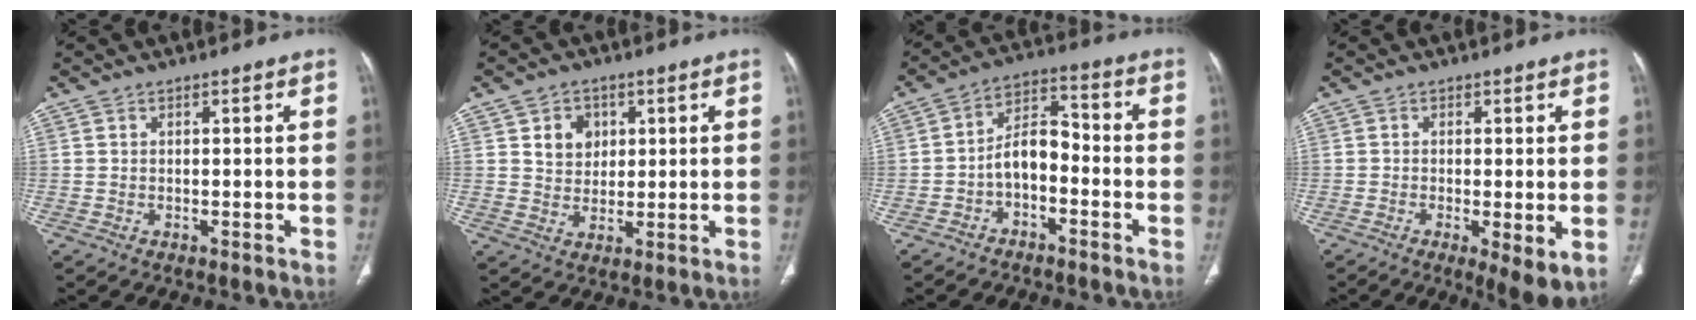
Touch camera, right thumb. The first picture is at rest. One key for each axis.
{"total": 5.5, "fx": 1.5, "fy": 5.0, "fz": 1.7, "tx": 0.006, "ty": 0.001, "tz": 0.021}
{"total": 7.1, "fx": -2.8, "fy": 4.1, "fz": 5.1, "tx": -0.077, "ty": 0.047, "tz": -0.057}
{"total": 6.6, "fx": -1.7, "fy": 1.7, "fz": 6.2, "tx": -0.102, "ty": -0.022, "tz": -0.027}